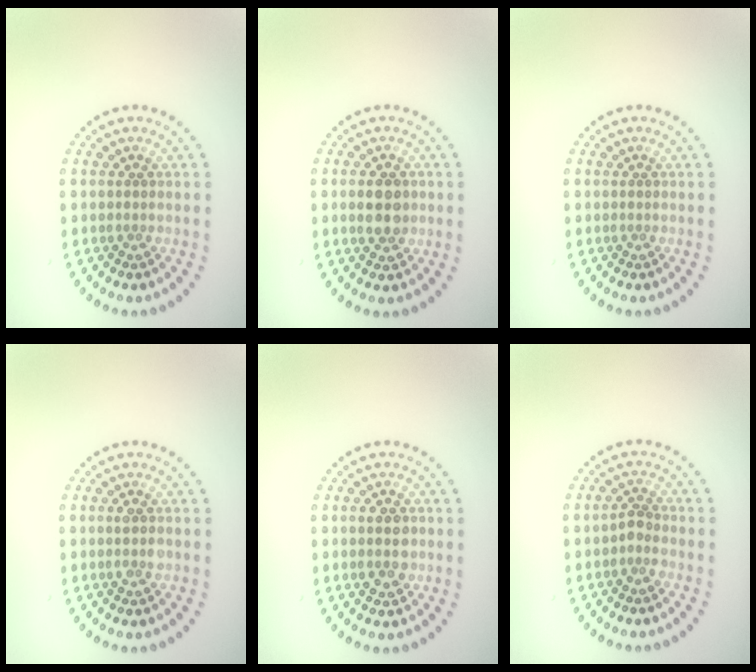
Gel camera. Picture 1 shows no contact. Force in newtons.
{"total": 3.0, "press": 3.0, "slide": 0.2}
{"total": 0.0}
{"total": 1.2, "press": 1.1, "slide": 0.3}
{"total": 2.9, "press": 2.9, "slide": 0.1}
{"total": 1.3, "press": 1.0, "slide": 0.7}